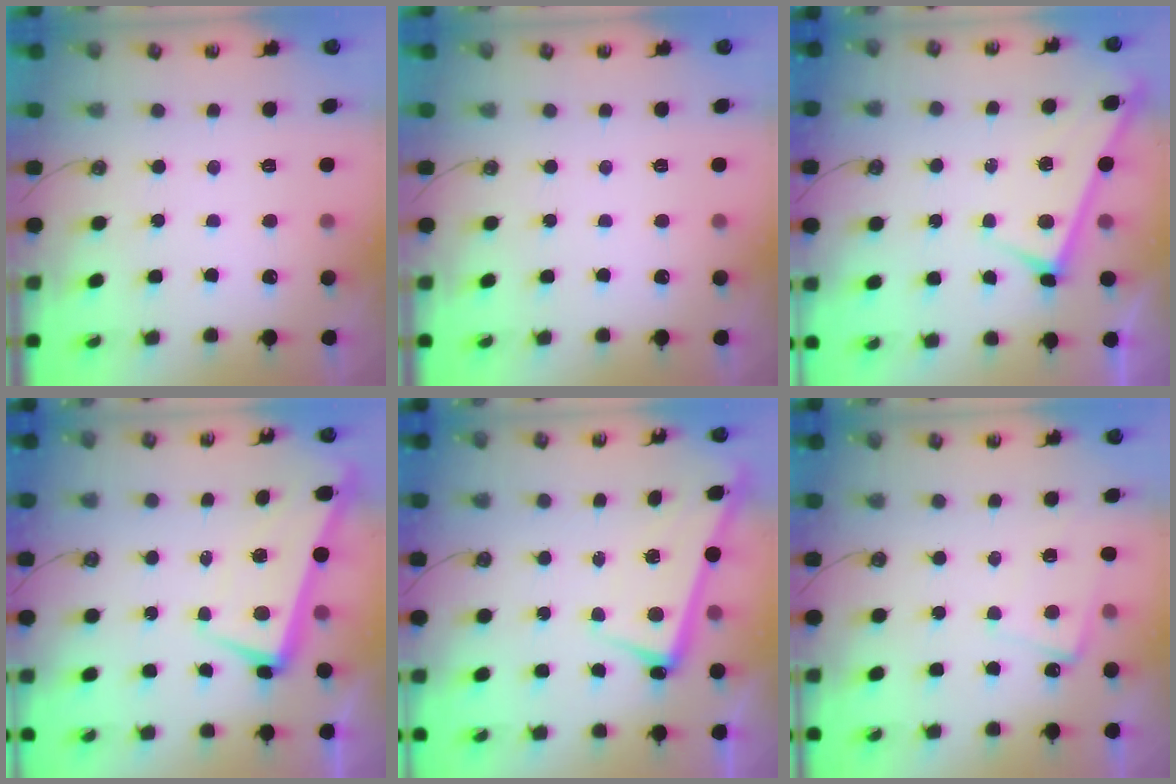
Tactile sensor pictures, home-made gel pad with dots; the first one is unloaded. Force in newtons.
{"total": 0.0}
{"total": 3.2, "press": 3.1, "slide": 0.3}
{"total": 2.2, "press": 1.4, "slide": 1.7}
{"total": 2.5, "press": 2.4, "slide": 0.5}
{"total": 3.8, "press": 3.7, "slide": 0.4}